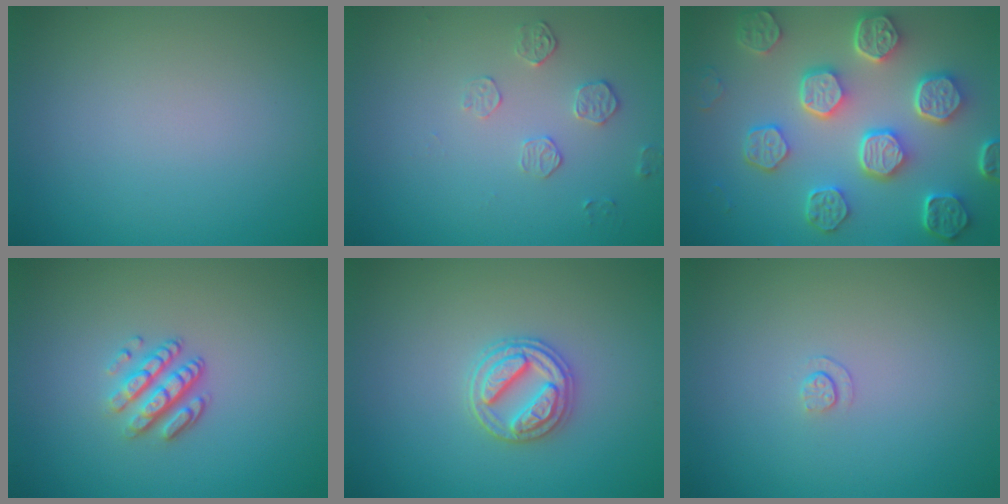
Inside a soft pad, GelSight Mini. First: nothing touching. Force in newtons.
{"total": 1.7, "press": 1.0, "slide": 1.4}
{"total": 8.0, "press": 6.1, "slide": 5.2}
{"total": 3.3, "press": 2.4, "slide": 2.2}
{"total": 3.1, "press": 2.9, "slide": 1.0}
{"total": 0.6, "press": 0.3, "slide": 0.6}